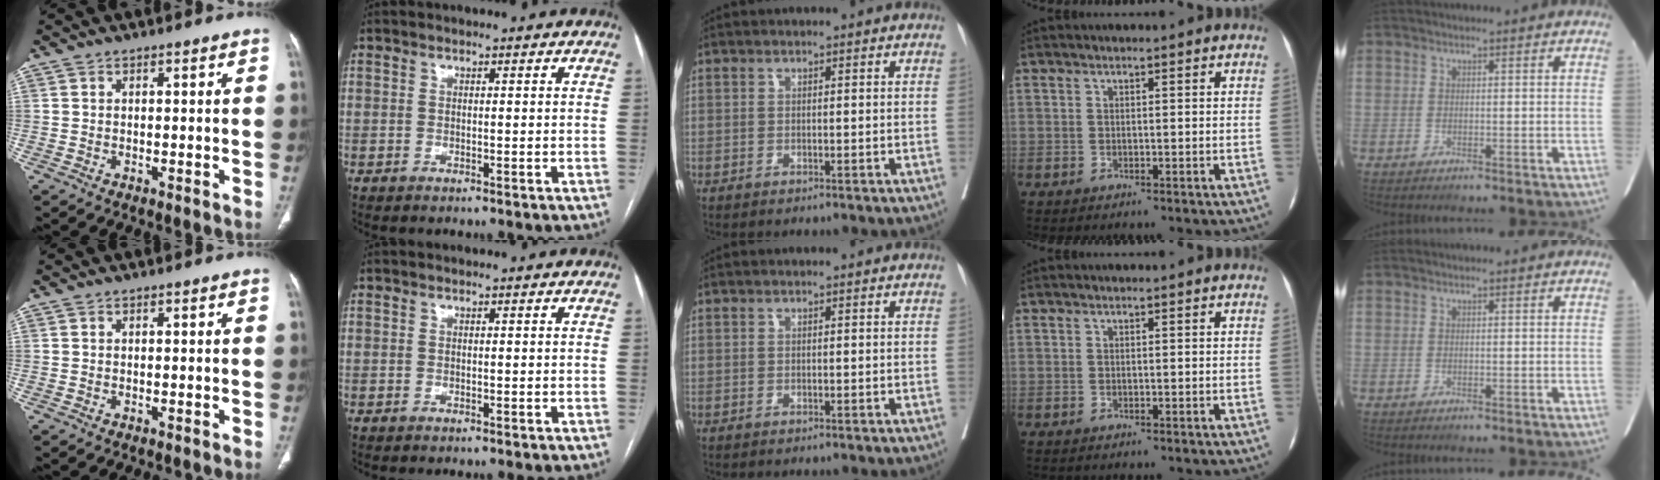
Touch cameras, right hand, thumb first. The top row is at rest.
{}